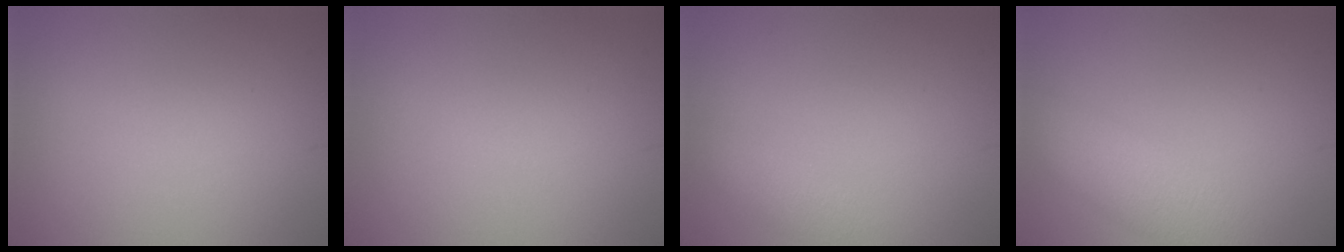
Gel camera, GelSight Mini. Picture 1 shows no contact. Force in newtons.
{"total": 0.0}
{"total": 2.6, "press": 2.6, "slide": 0.1}
{"total": 5.7, "press": 5.7, "slide": 0.3}